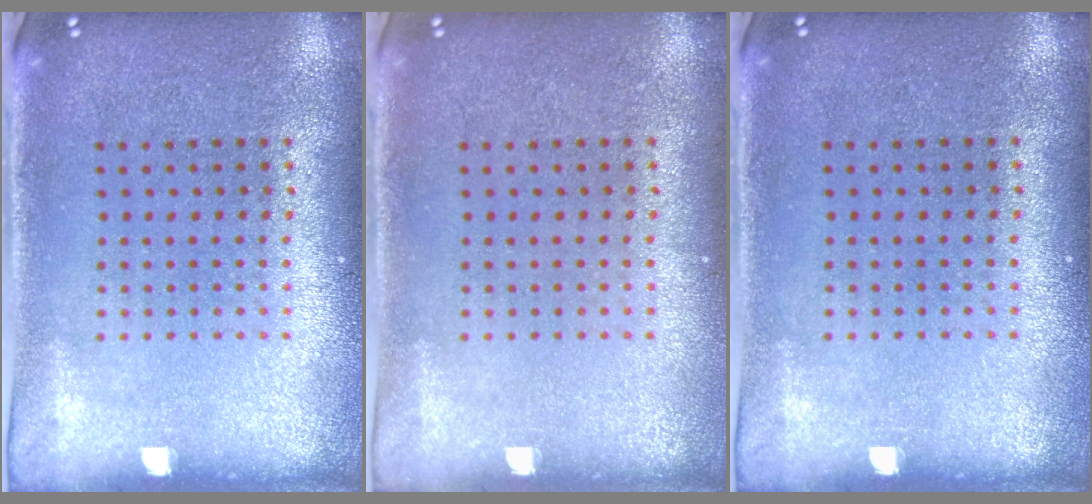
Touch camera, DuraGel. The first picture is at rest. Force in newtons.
{"total": 0.0}
{"total": 0.0}